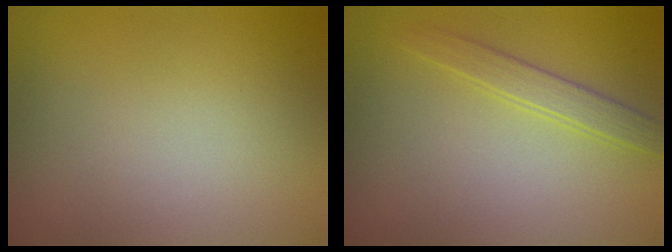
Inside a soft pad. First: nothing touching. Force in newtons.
{"total": 1.9, "press": 1.9, "slide": 0.1}